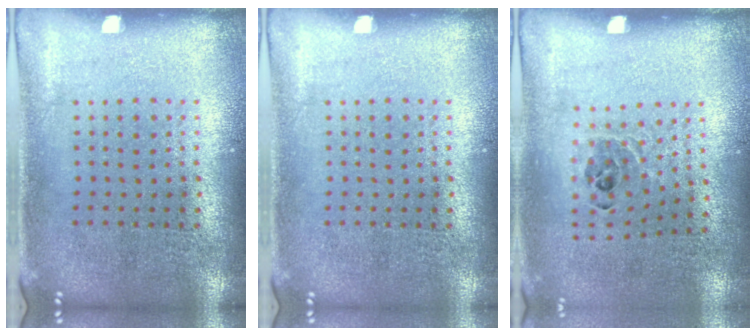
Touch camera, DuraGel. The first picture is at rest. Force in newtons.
{"total": 0.0}
{"total": 0.9, "press": 0.8, "slide": 0.3}